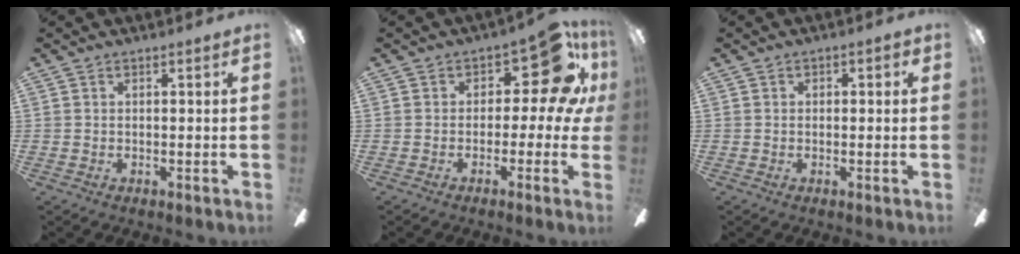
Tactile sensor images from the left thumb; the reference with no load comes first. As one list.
[{"total": 12.0, "force": [4.9, 5.6, 9.4], "torque": [-0.129, -0.027, 0.081]}, {"total": 1.0, "force": [-0.3, 0.8, 0.6], "torque": [-0.010, 0.005, -0.006]}]